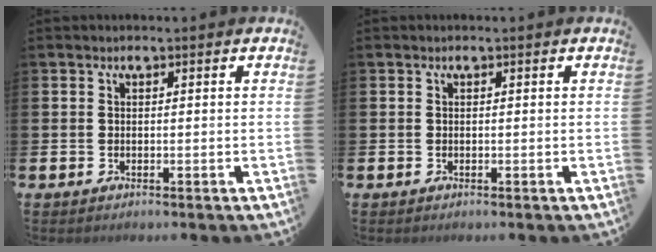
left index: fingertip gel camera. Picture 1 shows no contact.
{"total": 0.0}